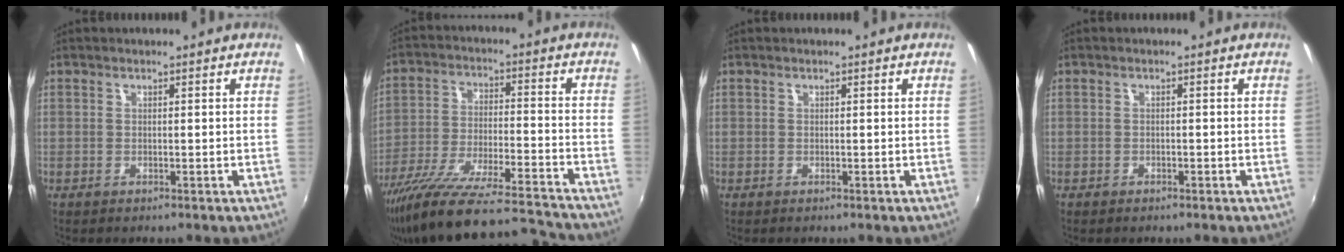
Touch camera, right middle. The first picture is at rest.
{"total": 23.8, "force": [-21.0, 1.9, 11.1], "torque": [-0.197, -0.056, -0.334]}
{"total": 0.0}
{"total": 0.8, "force": [-0.7, 0.4, 0.2], "torque": [-0.007, -0.001, -0.012]}